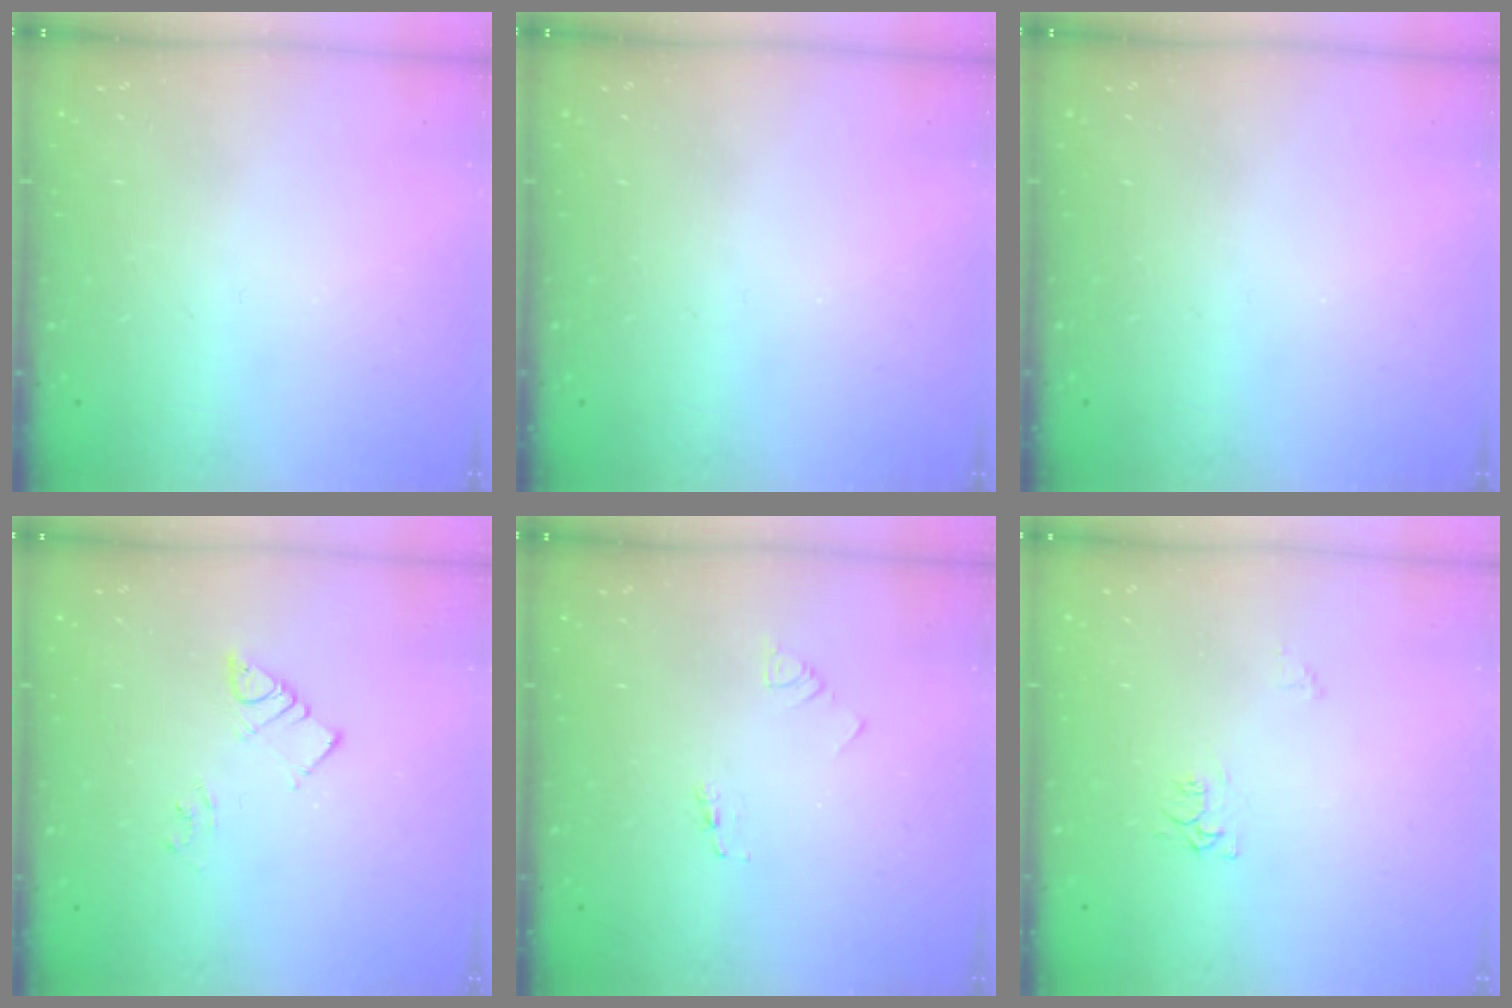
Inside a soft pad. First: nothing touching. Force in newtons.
{"total": 0.0}
{"total": 0.0}
{"total": 4.0, "press": 3.9, "slide": 0.5}
{"total": 1.8, "press": 1.8, "slide": 0.2}
{"total": 5.0, "press": 5.0, "slide": 0.7}